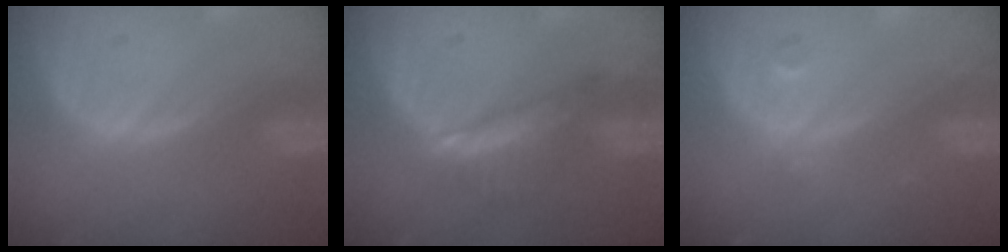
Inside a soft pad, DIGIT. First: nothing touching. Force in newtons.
{"total": 6.1, "press": 5.4, "slide": 2.9}
{"total": 1.5, "press": 1.5, "slide": 0.1}